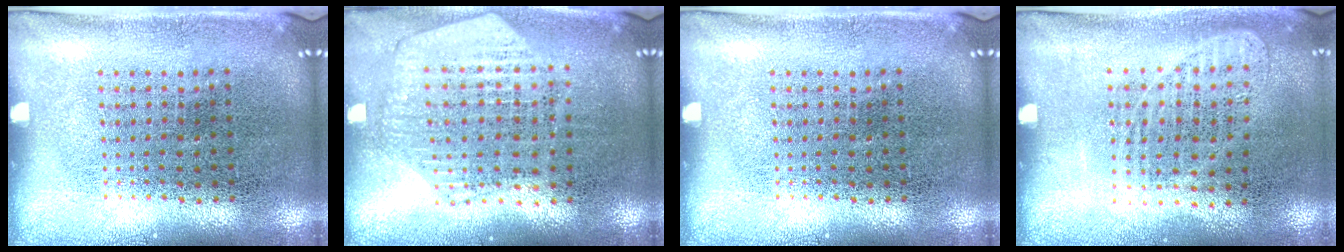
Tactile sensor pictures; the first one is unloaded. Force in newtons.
{"total": 1.2, "press": 1.2, "slide": 0.1}
{"total": 0.0}
{"total": 0.9, "press": 0.9, "slide": 0.3}